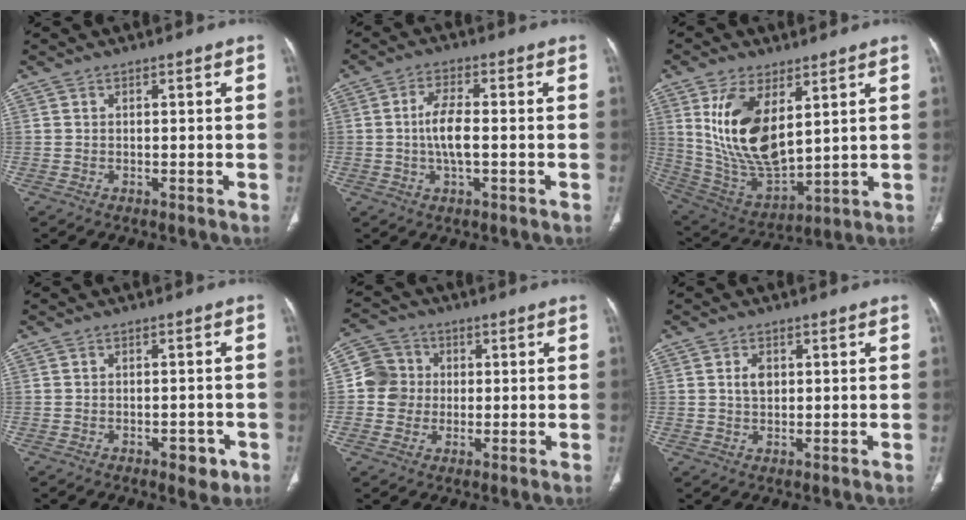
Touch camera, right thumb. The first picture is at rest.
{"total": 6.2, "force": [-0.6, 2.4, 5.7], "torque": [-0.119, 0.008, -0.014]}
{"total": 17.3, "force": [5.8, 8.6, 13.8], "torque": [-0.250, -0.027, 0.134]}
{"total": 3.7, "force": [-1.9, 2.0, 2.5], "torque": [-0.018, 0.007, -0.020]}
{"total": 7.0, "force": [0.1, 6.8, 1.5], "torque": [-0.003, 0.013, -0.005]}
{"total": 2.8, "force": [0.7, 1.9, 2.0], "torque": [-0.028, -0.003, 0.014]}